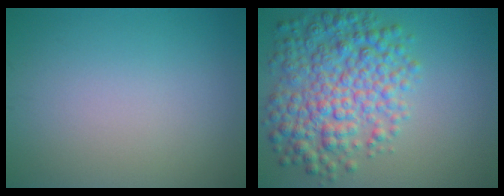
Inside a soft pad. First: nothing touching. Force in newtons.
{"total": 7.7, "press": 7.7, "slide": 0.1}